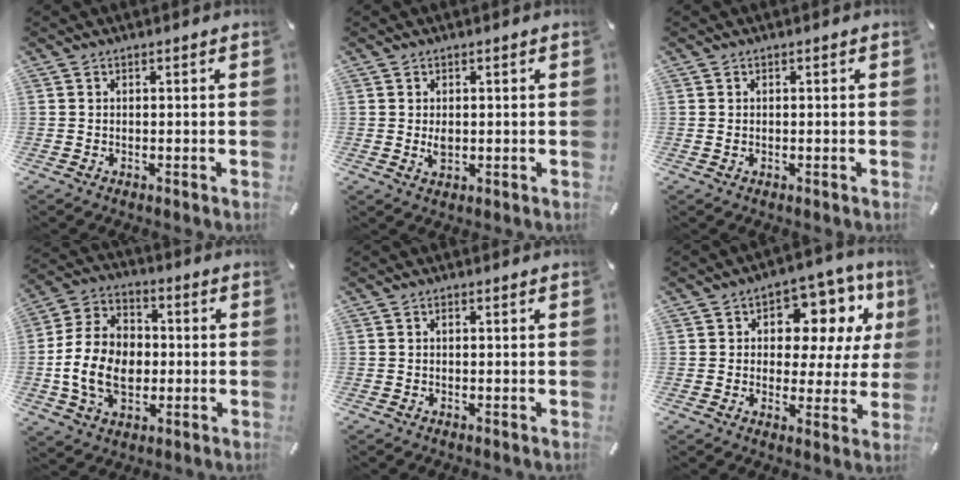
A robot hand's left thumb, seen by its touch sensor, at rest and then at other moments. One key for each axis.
{"total": 2.1, "fx": 0.0, "fy": 1.5, "fz": 1.5, "tx": -0.031, "ty": -0.005, "tz": -0.003}
{"total": 0.9, "fx": -0.2, "fy": 0.6, "fz": 0.6, "tx": -0.012, "ty": 0.002, "tz": -0.004}
{"total": 14.4, "fx": -2.5, "fy": 10.9, "fz": 9.1, "tx": -0.211, "ty": 0.018, "tz": -0.043}
{"total": 0.0}
{"total": 12.3, "fx": 5.2, "fy": 8.3, "fz": 7.5, "tx": -0.103, "ty": -0.036, "tz": 0.093}